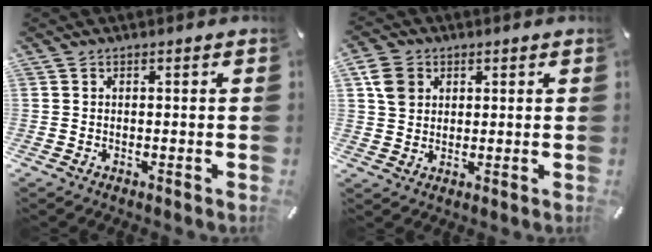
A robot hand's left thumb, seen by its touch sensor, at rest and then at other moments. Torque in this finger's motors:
{"motor_torque": [0.66, 0.83, 0.33, -0.67, 0.26]}